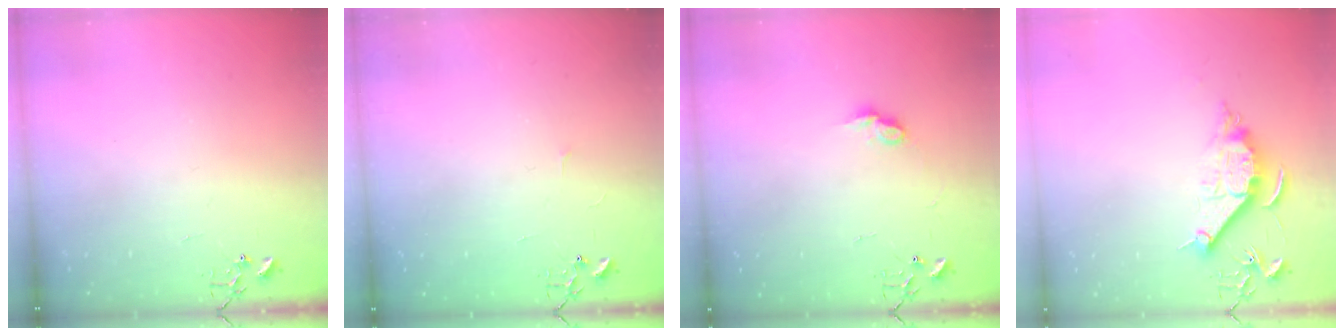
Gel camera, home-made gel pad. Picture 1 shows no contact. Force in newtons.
{"total": 3.4, "press": 3.4, "slide": 0.4}
{"total": 7.2, "press": 7.2, "slide": 0.2}
{"total": 9.8, "press": 9.8, "slide": 0.4}